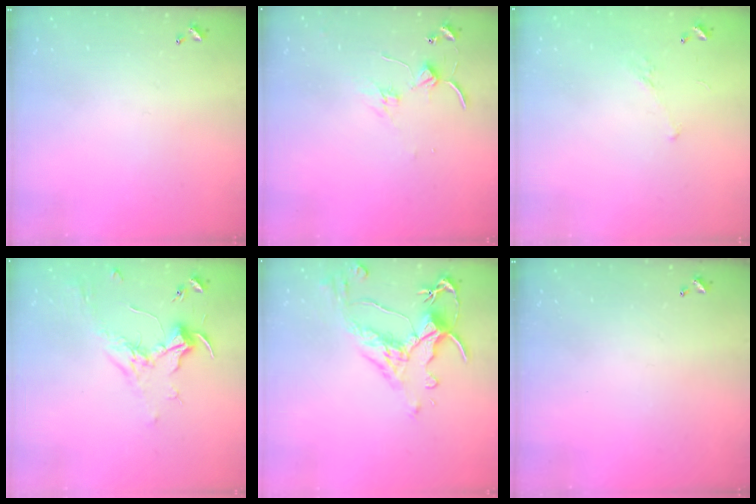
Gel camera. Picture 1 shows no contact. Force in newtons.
{"total": 1.4, "press": 1.3, "slide": 0.2}
{"total": 5.0, "press": 4.9, "slide": 0.8}
{"total": 1.9, "press": 1.7, "slide": 0.7}
{"total": 4.0, "press": 3.7, "slide": 1.4}
{"total": 0.0}